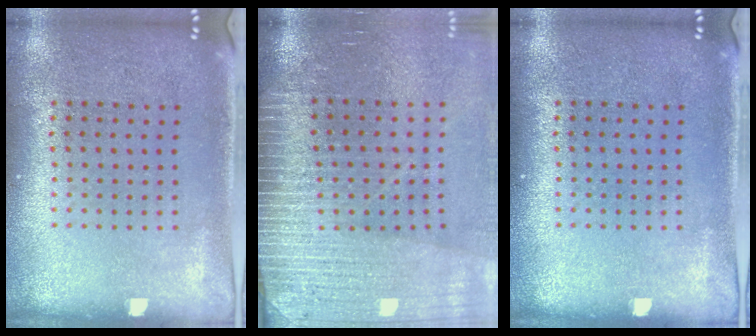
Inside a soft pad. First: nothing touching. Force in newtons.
{"total": 3.7, "press": 3.2, "slide": 1.7}
{"total": 0.0}